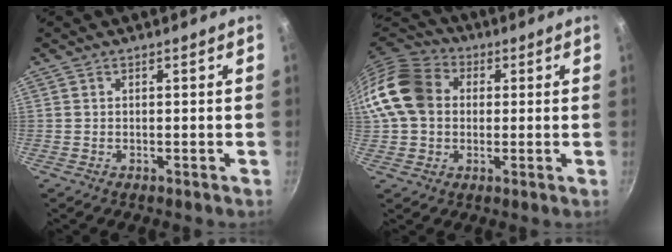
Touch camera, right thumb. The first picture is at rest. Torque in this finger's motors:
{"motor_torque": [0.50, 2.50, 1.11, -1.03, 0.60]}